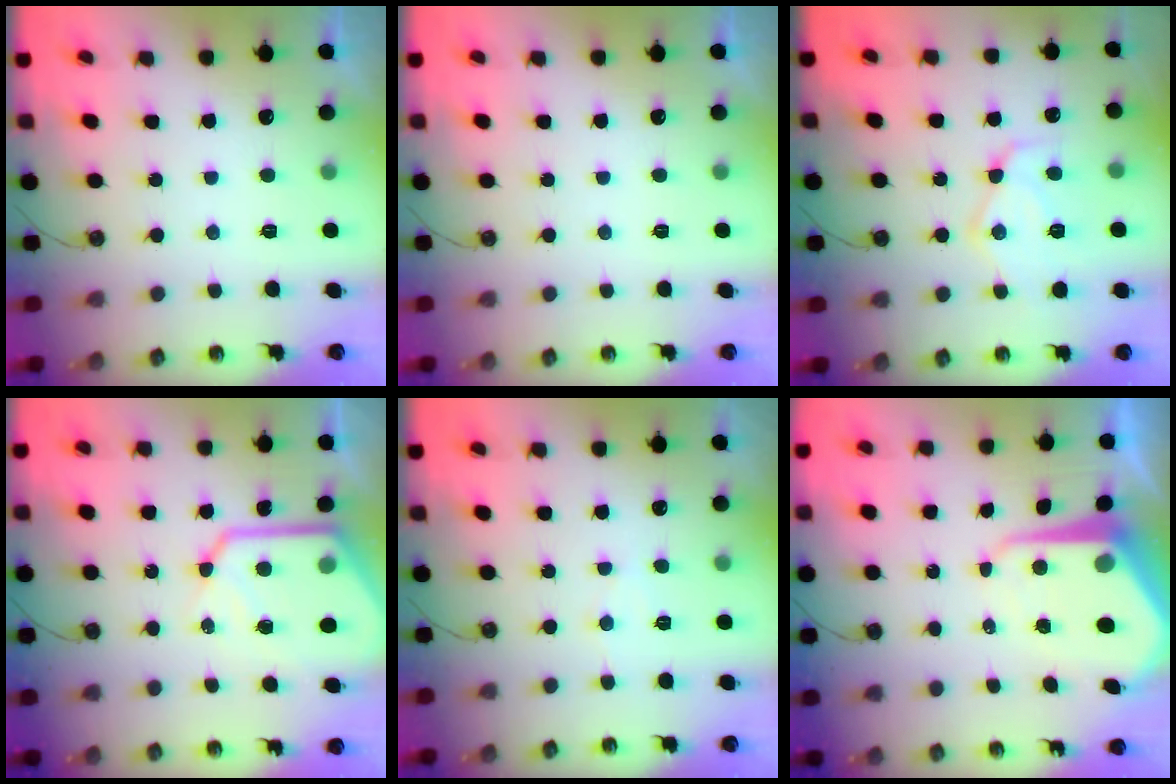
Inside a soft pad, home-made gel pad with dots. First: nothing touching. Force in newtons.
{"total": 0.0}
{"total": 13.8, "press": 13.7, "slide": 1.1}
{"total": 15.7, "press": 15.7, "slide": 1.5}
{"total": 4.9, "press": 4.9, "slide": 0.5}
{"total": 10.8, "press": 10.7, "slide": 1.0}